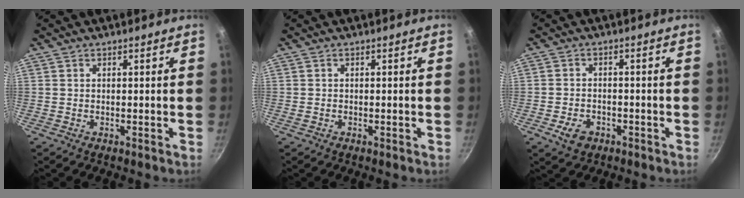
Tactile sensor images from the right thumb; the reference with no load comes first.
{"total": 0.0}
{"total": 4.5, "force": [-2.2, 3.2, 2.2], "torque": [-0.038, 0.016, -0.031]}